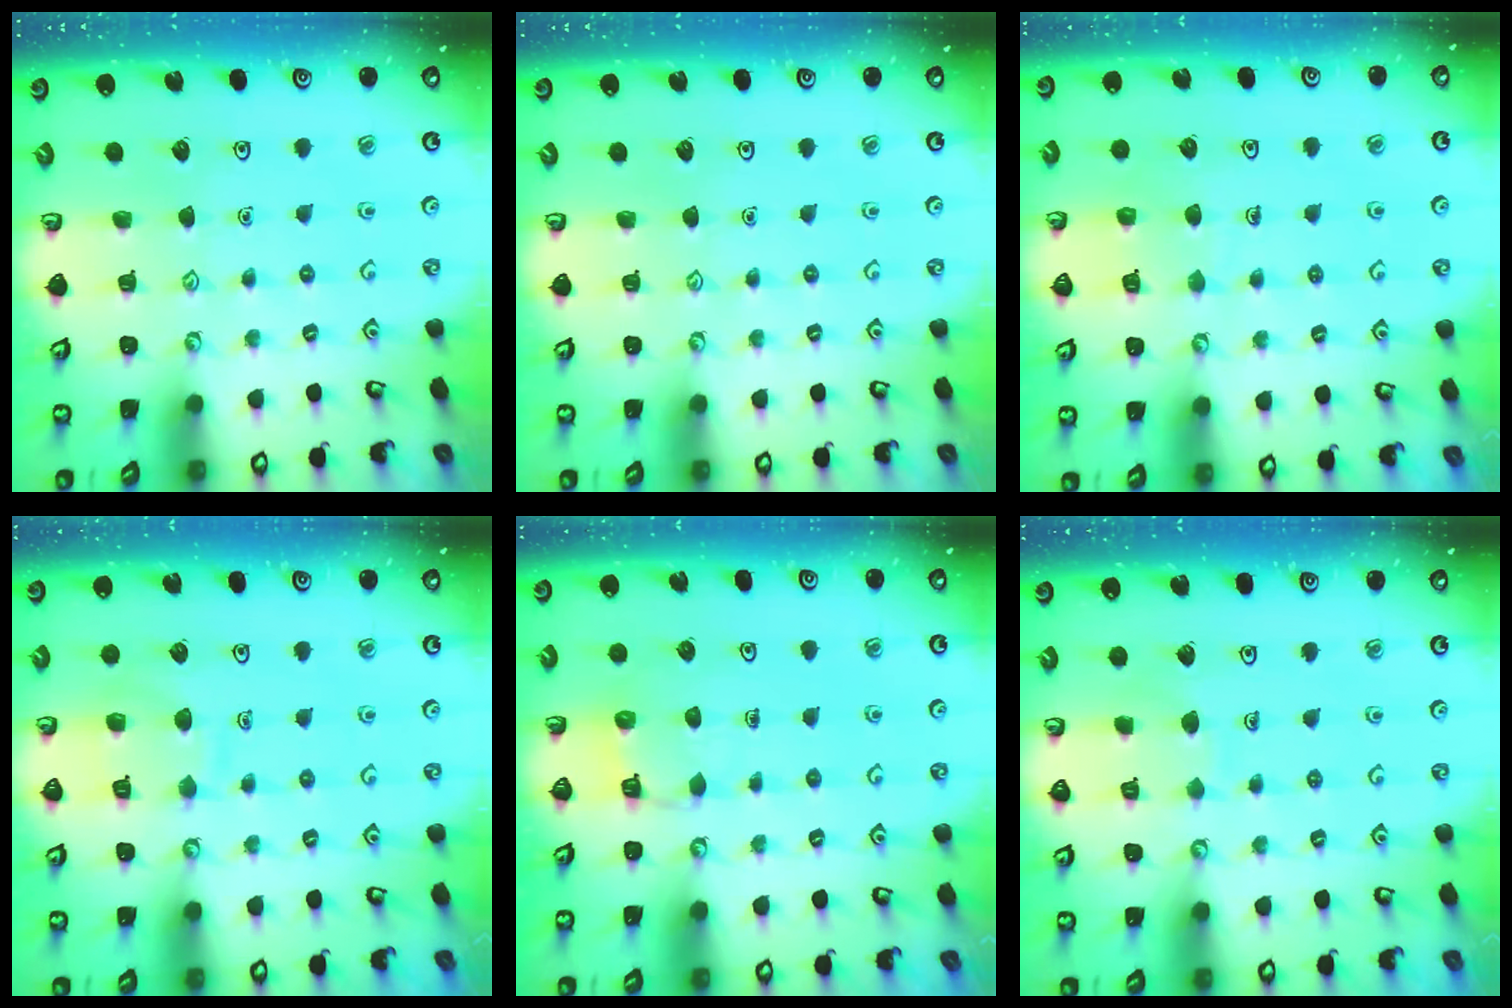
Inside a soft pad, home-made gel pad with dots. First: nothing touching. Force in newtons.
{"total": 0.0}
{"total": 5.6, "press": 5.6, "slide": 0.5}
{"total": 9.0, "press": 8.9, "slide": 0.9}
{"total": 4.6, "press": 4.6, "slide": 0.3}
{"total": 6.1, "press": 6.1, "slide": 0.2}